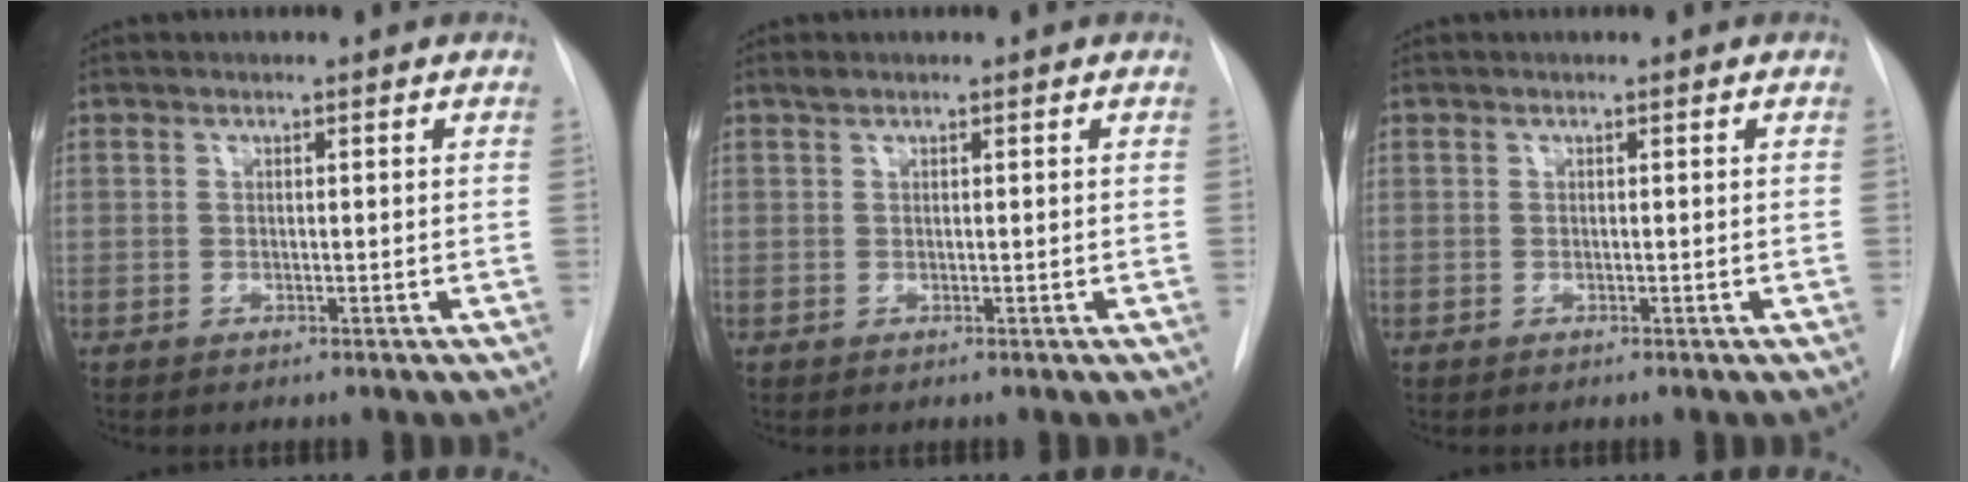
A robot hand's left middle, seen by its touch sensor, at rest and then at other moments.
{"total": 0.6, "force": [0.5, 0.2, 0.2], "torque": [-0.009, 0.008, 0.011]}
{"total": 0.0}